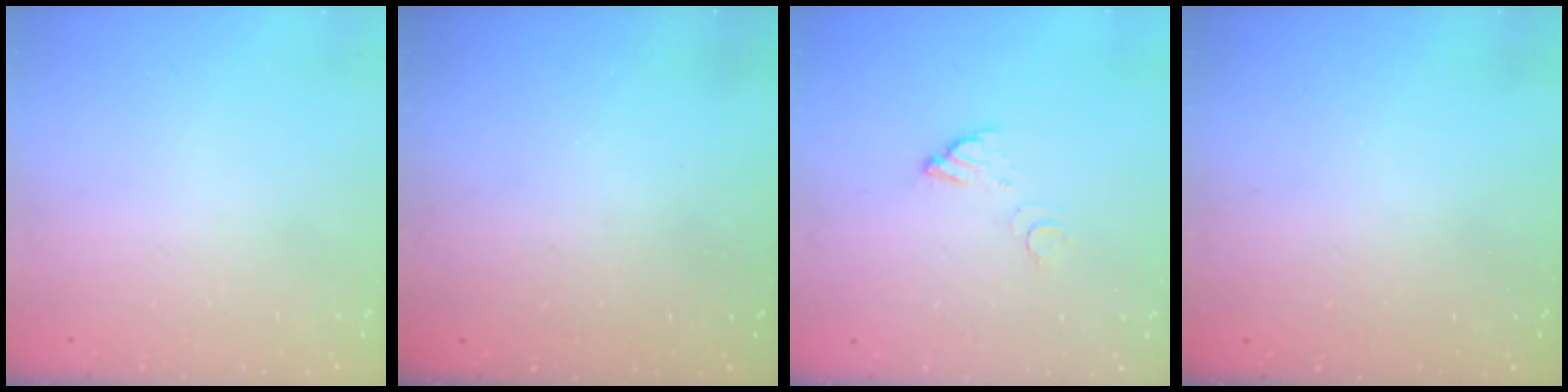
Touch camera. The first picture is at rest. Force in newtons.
{"total": 3.2, "press": 3.2, "slide": 0.1}
{"total": 3.7, "press": 3.7, "slide": 0.3}
{"total": 3.6, "press": 3.3, "slide": 1.5}